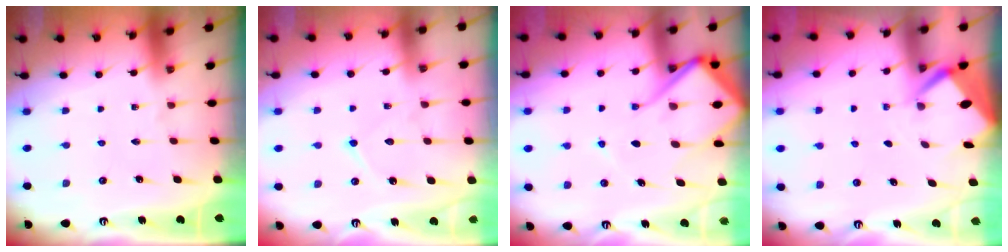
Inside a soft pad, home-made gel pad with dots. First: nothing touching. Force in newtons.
{"total": 6.5, "press": 6.5, "slide": 0.7}
{"total": 12.0, "press": 11.9, "slide": 1.4}
{"total": 2.9, "press": 2.9, "slide": 0.3}